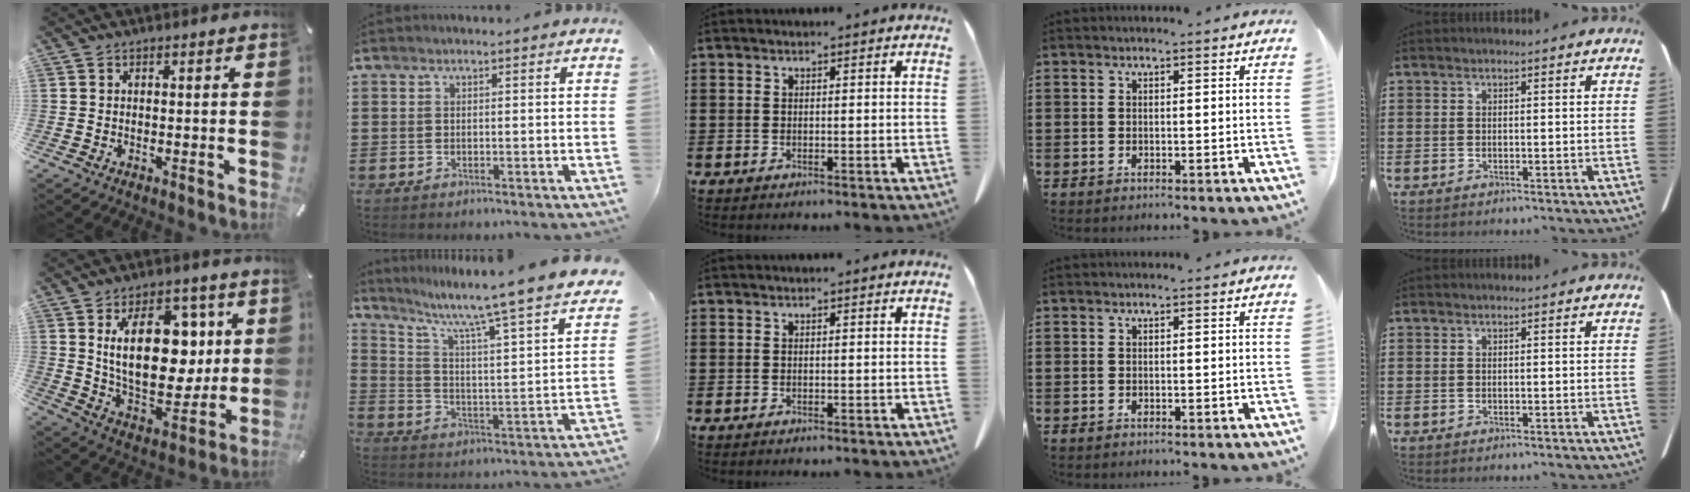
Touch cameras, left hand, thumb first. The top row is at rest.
{"thumb": {"total": 20.5, "force": [5.7, 12.5, 15.2], "torque": [-0.246, -0.021, 0.096]}, "index": {"total": 8.1, "force": [6.3, -0.5, 5.0], "torque": [-0.114, -0.059, 0.089]}}